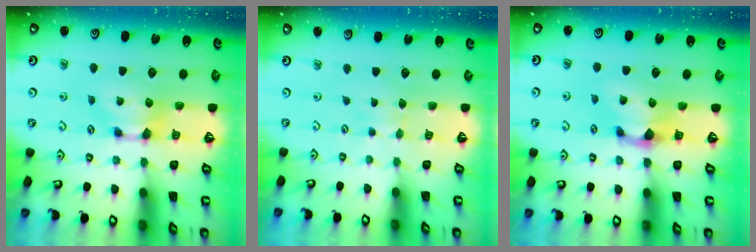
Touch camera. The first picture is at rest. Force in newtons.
{"total": 2.9, "press": 2.8, "slide": 0.4}
{"total": 1.2, "press": 0.4, "slide": 1.2}